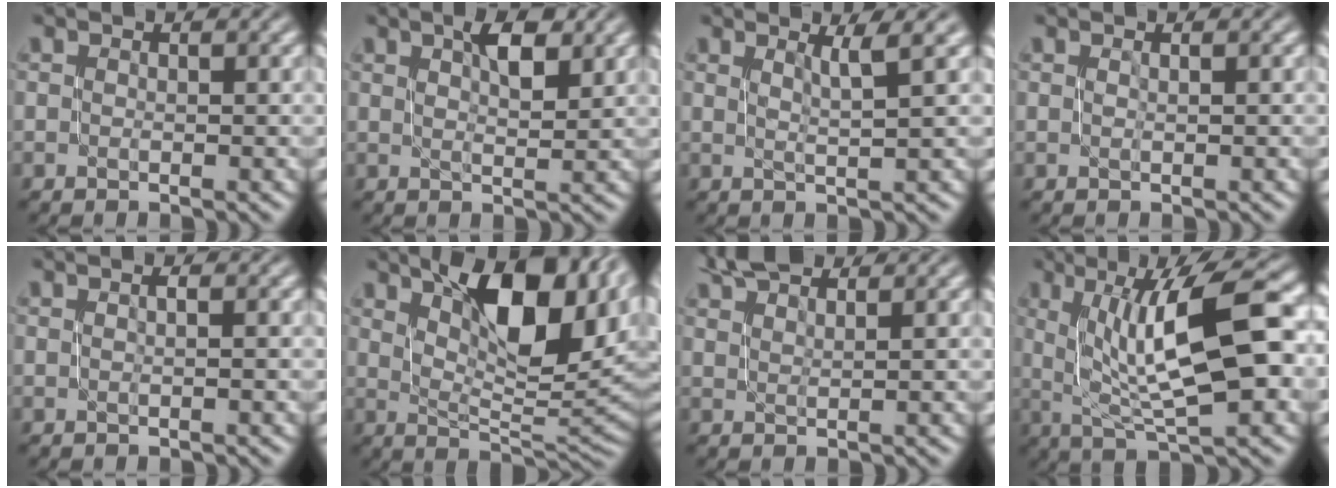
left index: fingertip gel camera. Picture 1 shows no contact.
{"total": 3.2, "force": [1.7, 0.9, 2.6], "torque": [-0.039, -0.001, 0.027]}
{"total": 2.2, "force": [1.2, 0.2, 1.9], "torque": [-0.025, 0.000, 0.021]}
{"total": 0.0}
{"total": 0.6, "force": [0.1, 0.2, 0.6], "torque": [-0.007, 0.002, -0.002]}
{"total": 13.1, "force": [5.6, 5.3, 10.6], "torque": [-0.155, 0.012, 0.096]}
{"total": 3.7, "force": [3.4, 0.5, 1.2], "torque": [-0.017, 0.009, 0.058]}
{"total": 10.5, "force": [1.5, 2.8, 10.0], "torque": [-0.147, 0.012, 0.029]}